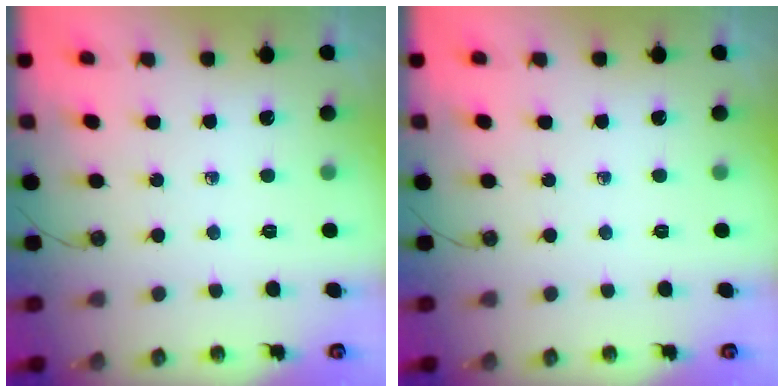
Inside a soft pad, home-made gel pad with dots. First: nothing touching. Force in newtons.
{"total": 0.0}